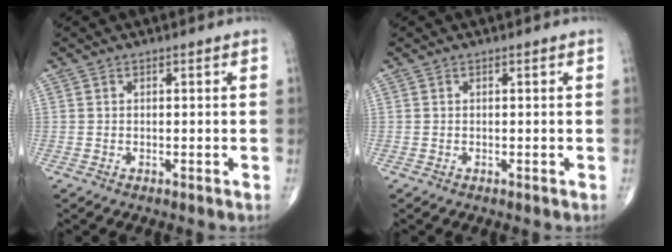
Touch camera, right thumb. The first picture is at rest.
{"total": 0.0}